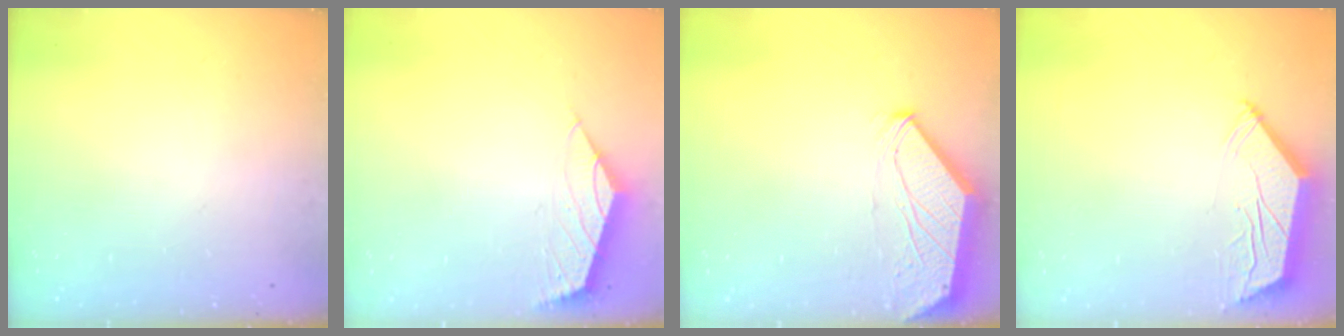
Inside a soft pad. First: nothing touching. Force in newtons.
{"total": 2.3, "press": 2.2, "slide": 0.6}
{"total": 0.0}
{"total": 5.1, "press": 5.0, "slide": 0.5}